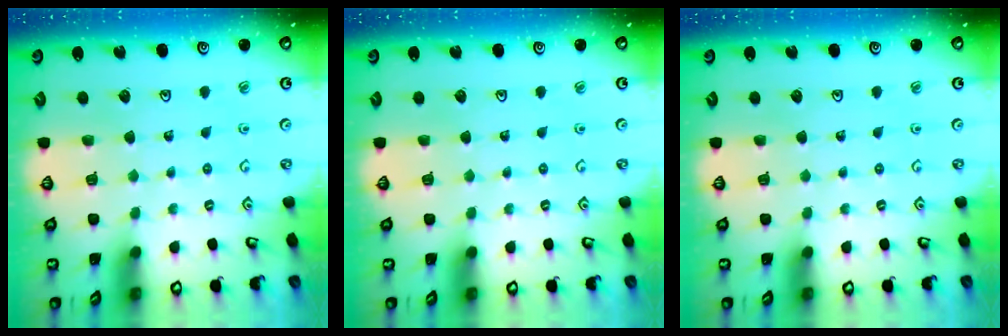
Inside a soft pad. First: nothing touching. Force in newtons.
{"total": 0.0}
{"total": 0.0}